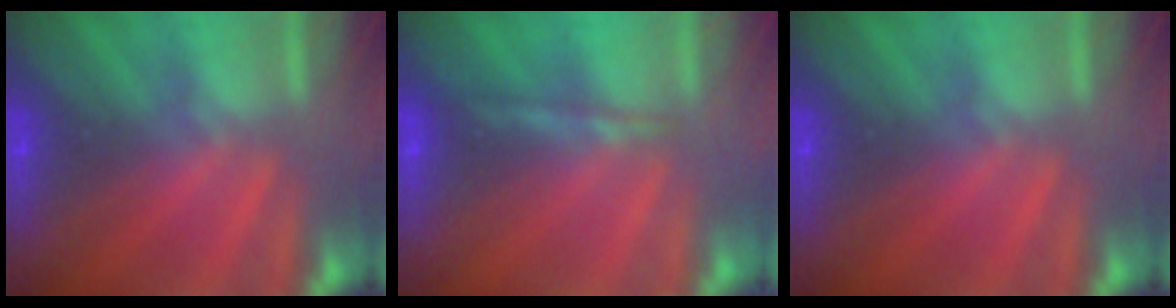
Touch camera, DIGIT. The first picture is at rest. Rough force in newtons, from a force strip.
{"total": 1.5}
{"total": 0.0}